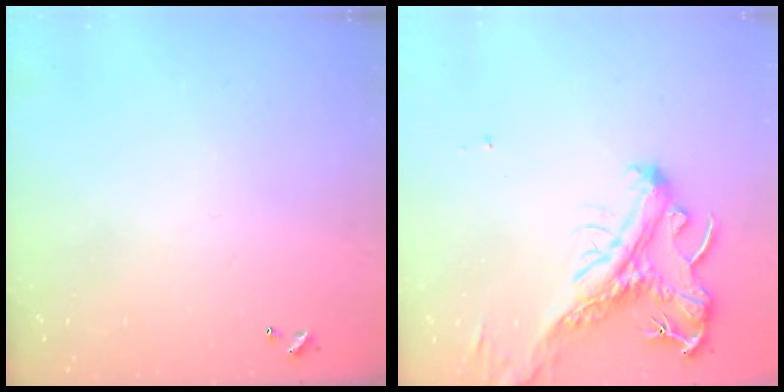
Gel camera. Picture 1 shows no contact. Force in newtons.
{"total": 2.6, "press": 2.2, "slide": 1.4}